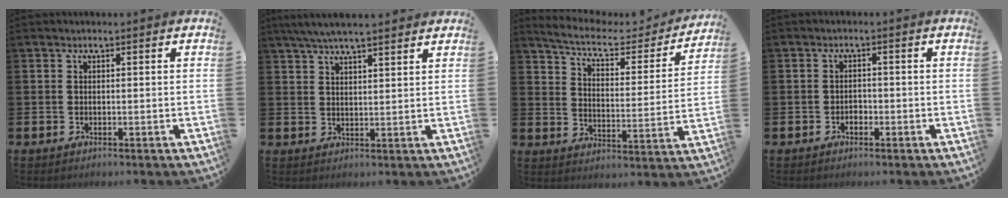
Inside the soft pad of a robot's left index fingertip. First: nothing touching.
{"total": 5.5, "force": [5.0, 0.7, 2.2], "torque": [-0.052, -0.010, 0.092]}
{"total": 7.0, "force": [6.1, 2.0, 2.8], "torque": [-0.070, -0.045, 0.096]}
{"total": 1.2, "force": [-0.7, 0.9, 0.4], "torque": [-0.004, -0.002, -0.016]}